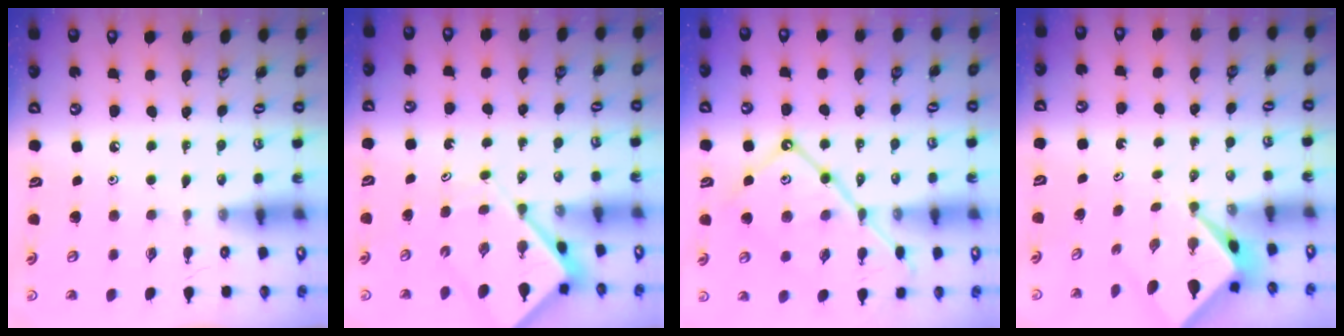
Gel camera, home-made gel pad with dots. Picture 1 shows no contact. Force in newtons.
{"total": 5.5, "press": 5.4, "slide": 0.7}
{"total": 15.8, "press": 15.7, "slide": 1.5}
{"total": 2.4, "press": 2.4, "slide": 0.3}